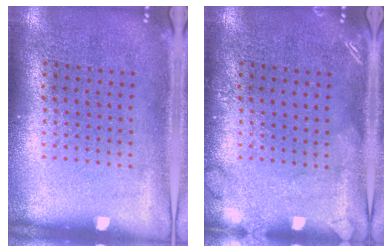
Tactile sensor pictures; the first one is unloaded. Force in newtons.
{"total": 1.5, "press": 1.5, "slide": 0.2}